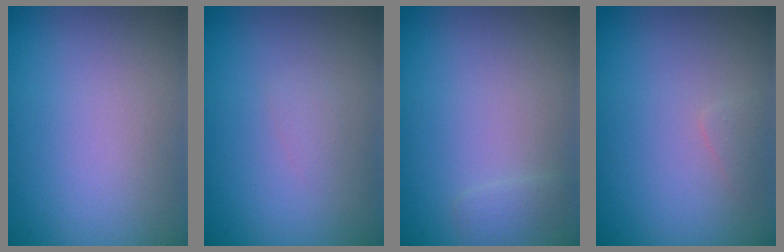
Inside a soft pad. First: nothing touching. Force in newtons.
{"total": 0.6, "press": 0.6, "slide": 0.0}
{"total": 0.9, "press": 0.9, "slide": 0.0}
{"total": 0.7, "press": 0.7, "slide": 0.0}